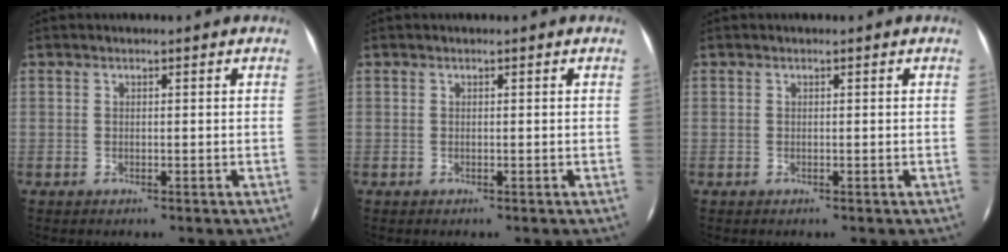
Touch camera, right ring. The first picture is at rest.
{"total": 0.0}
{"total": 0.0}